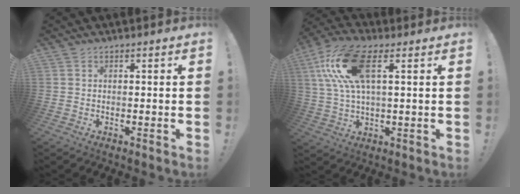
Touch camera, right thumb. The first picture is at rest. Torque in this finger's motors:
{"motor_torque": [2.16, 2.21, 0.67, 0.12, 0.49]}